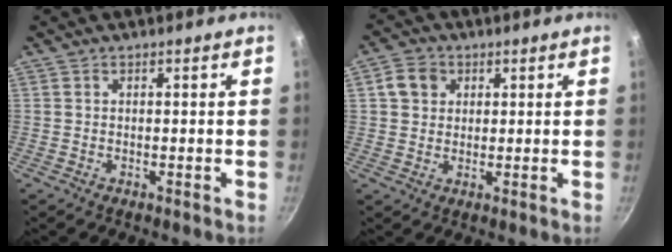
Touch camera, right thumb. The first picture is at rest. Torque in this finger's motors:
{"motor_torque": [-0.51, 0.22, -0.08, 0.17, 0.11]}